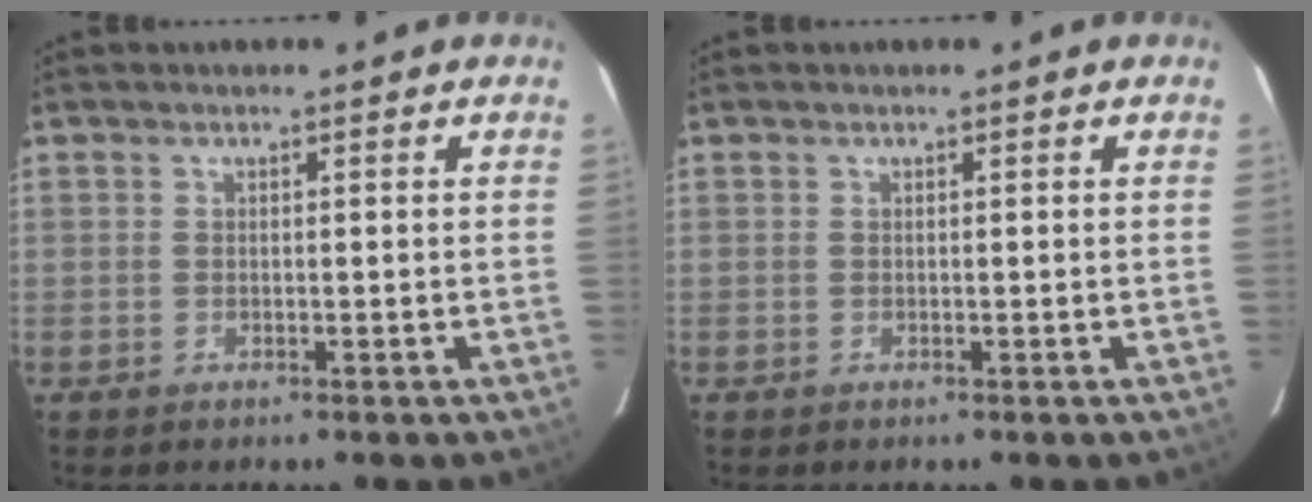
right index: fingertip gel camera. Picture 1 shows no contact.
{"total": 0.0}